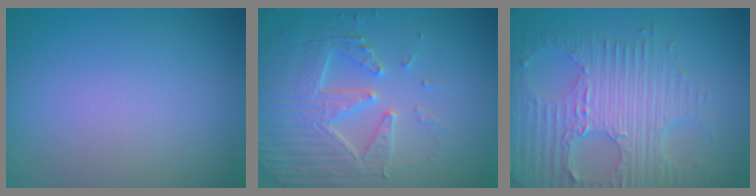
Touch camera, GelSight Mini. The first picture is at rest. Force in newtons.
{"total": 5.0, "press": 4.9, "slide": 1.0}
{"total": 8.0, "press": 5.7, "slide": 5.6}